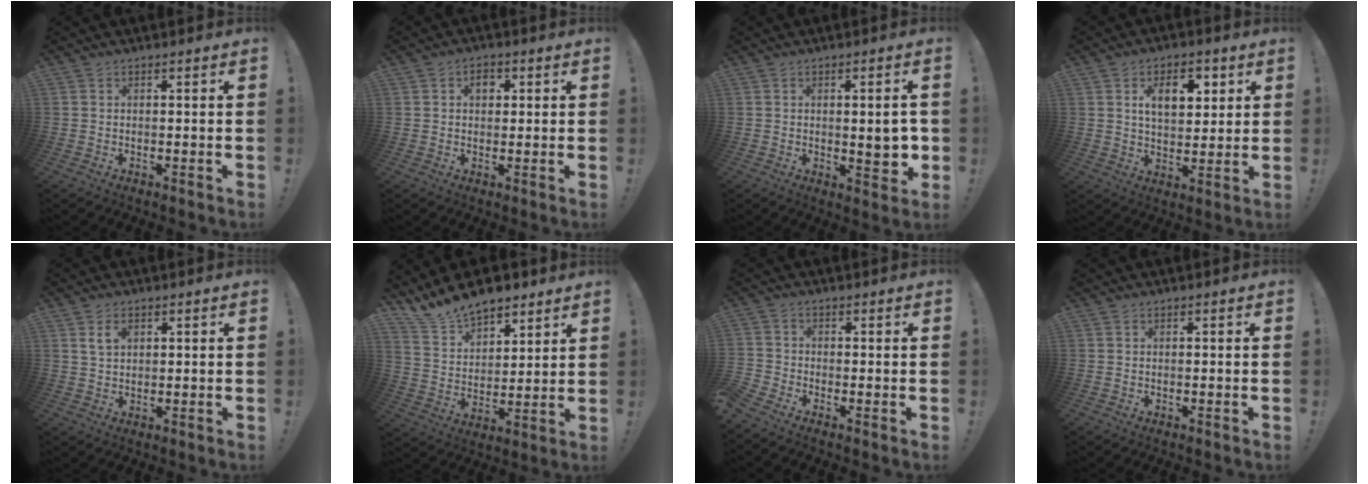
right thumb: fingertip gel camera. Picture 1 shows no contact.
{"total": 3.4, "force": [1.0, 2.6, 2.0], "torque": [-0.022, 0.001, 0.012]}
{"total": 7.2, "force": [0.3, 2.1, 6.9], "torque": [-0.078, -0.012, 0.003]}
{"total": 10.0, "force": [4.0, 5.9, 7.0], "torque": [-0.103, -0.003, 0.068]}
{"total": 3.8, "force": [1.8, 2.3, 2.5], "torque": [-0.037, -0.002, 0.031]}
{"total": 12.8, "force": [11.4, 5.1, 3.0], "torque": [-0.079, -0.087, 0.215]}
{"total": 2.6, "force": [-1.5, 1.7, 1.3], "torque": [-0.039, 0.005, -0.029]}
{"total": 0.0}